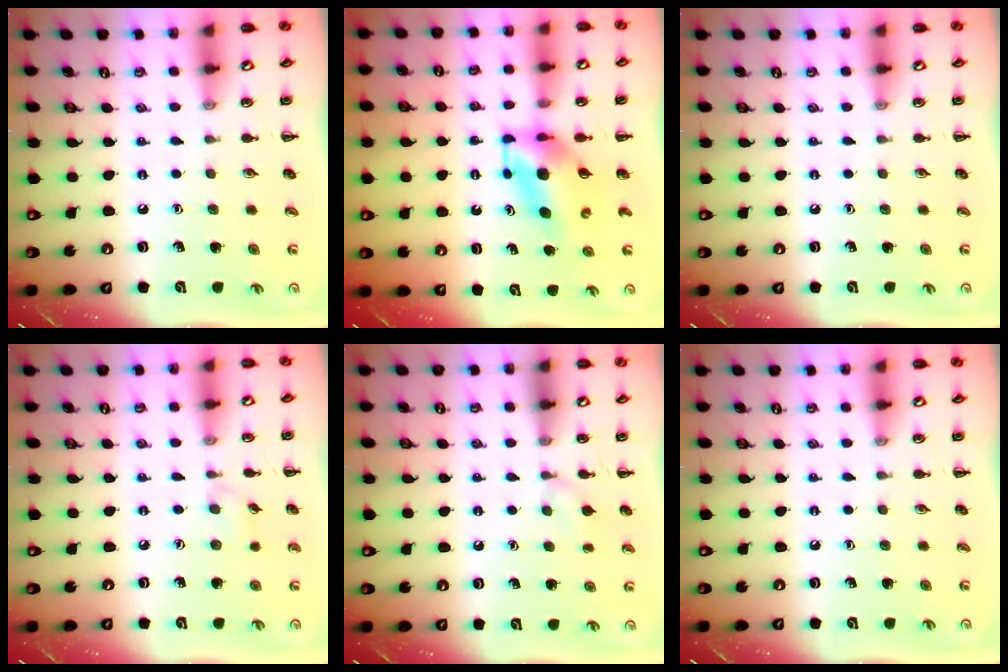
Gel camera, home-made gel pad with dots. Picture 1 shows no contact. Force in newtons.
{"total": 5.5, "press": 5.4, "slide": 1.1}
{"total": 0.0}
{"total": 3.7, "press": 3.4, "slide": 1.4}
{"total": 5.4, "press": 5.1, "slide": 2.0}
{"total": 0.0}